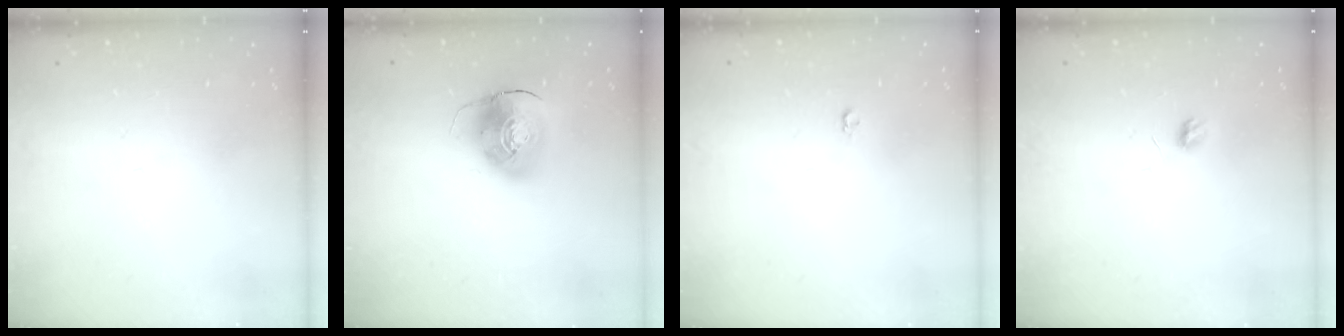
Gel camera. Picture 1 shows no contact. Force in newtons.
{"total": 9.7, "press": 9.6, "slide": 1.4}
{"total": 3.5, "press": 3.4, "slide": 0.3}
{"total": 3.9, "press": 3.9, "slide": 0.3}